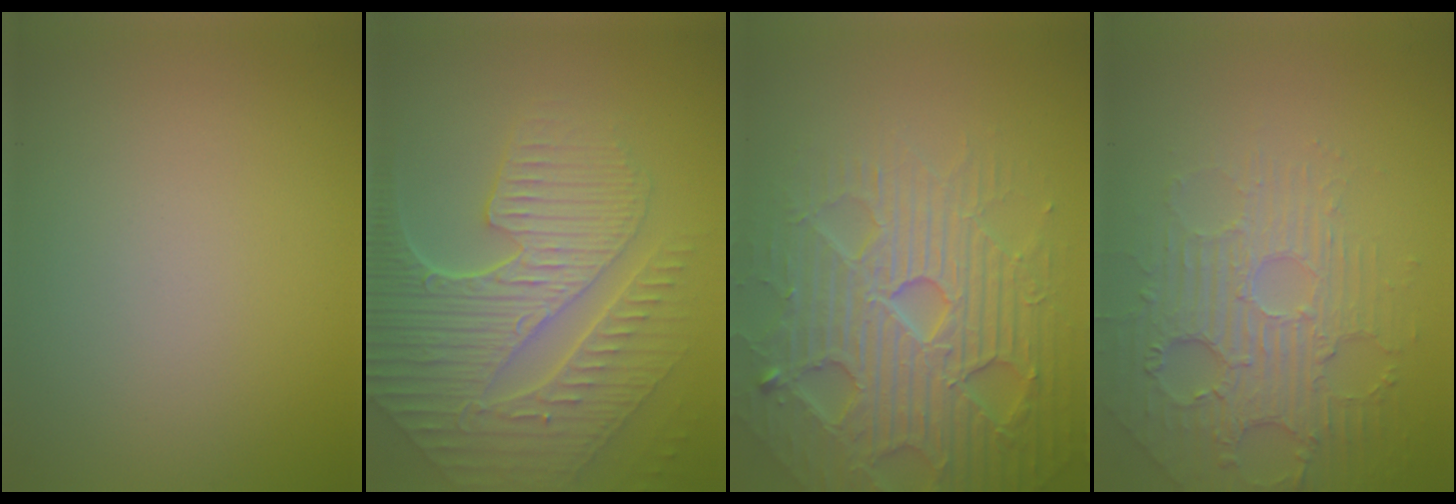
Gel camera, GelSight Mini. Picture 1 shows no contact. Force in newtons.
{"total": 9.1, "press": 6.1, "slide": 6.7}
{"total": 7.4, "press": 7.3, "slide": 1.6}
{"total": 4.3, "press": 4.0, "slide": 1.8}